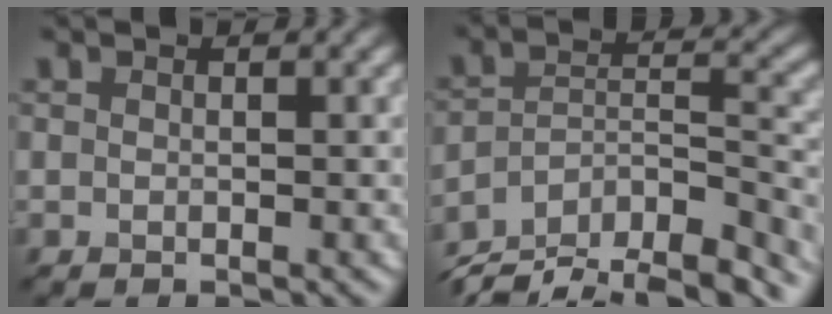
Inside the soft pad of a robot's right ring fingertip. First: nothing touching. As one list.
[{"total": 12.5, "force": [-10.6, 4.3, 5.0], "torque": [-0.088, 0.012, -0.154]}]